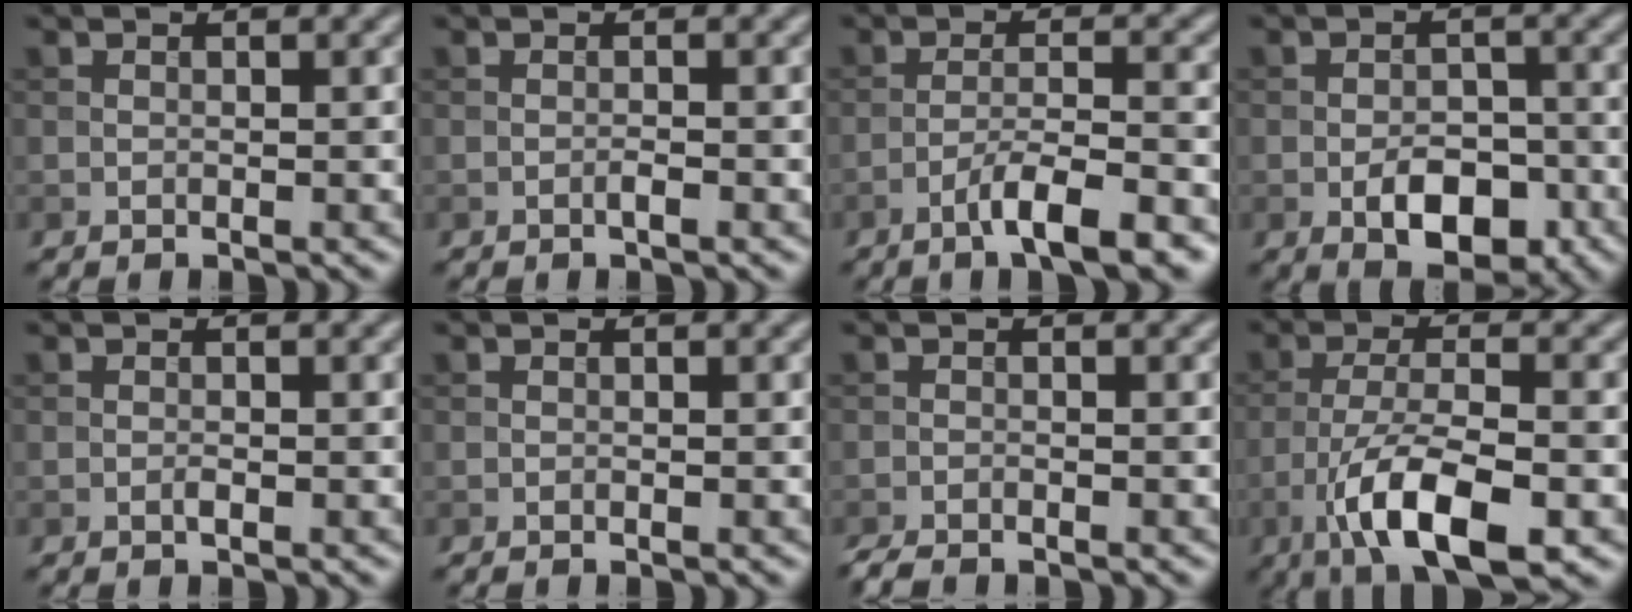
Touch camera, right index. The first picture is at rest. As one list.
[{"total": 0.7, "force": [-0.4, 0.1, 0.6], "torque": [-0.013, 0.001, -0.008]}, {"total": 5.4, "force": [-3.4, 0.8, 4.1], "torque": [-0.067, 0.006, -0.059]}, {"total": 5.6, "force": [-2.3, 3.1, 4.0], "torque": [-0.058, -0.003, -0.037]}, {"total": 0.6, "force": [-0.3, 0.1, 0.5], "torque": [-0.011, -0.001, -0.006]}, {"total": 0.0}, {"total": 1.6, "force": [-1.5, 0.3, 0.7], "torque": [-0.014, -0.006, -0.030]}, {"total": 9.0, "force": [-4.3, 2.9, 7.3], "torque": [-0.133, -0.003, -0.078]}]